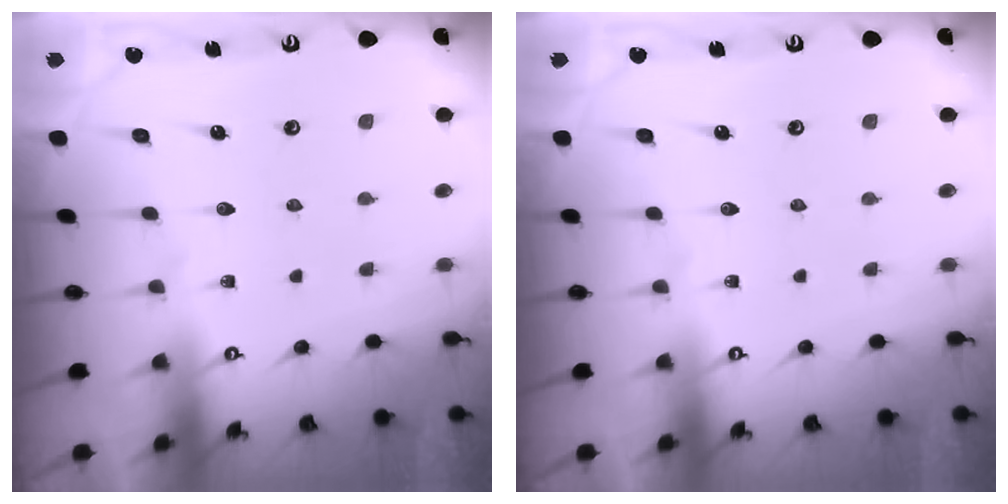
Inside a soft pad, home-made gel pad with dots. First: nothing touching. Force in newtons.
{"total": 0.0}